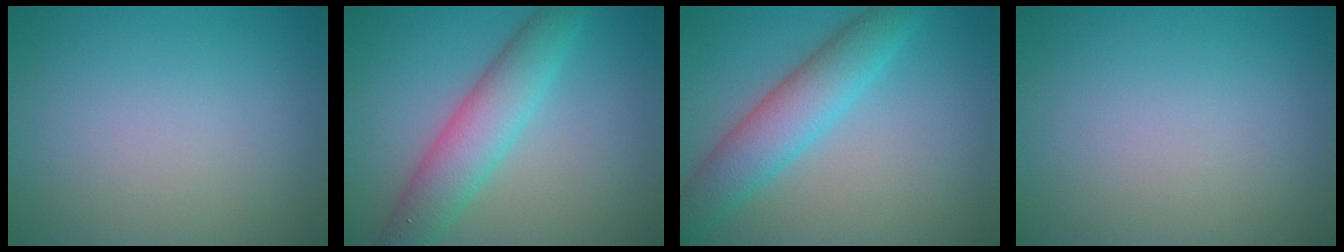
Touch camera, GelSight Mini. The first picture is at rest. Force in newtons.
{"total": 5.4, "press": 5.4, "slide": 0.0}
{"total": 4.6, "press": 4.6, "slide": 0.2}
{"total": 0.0}